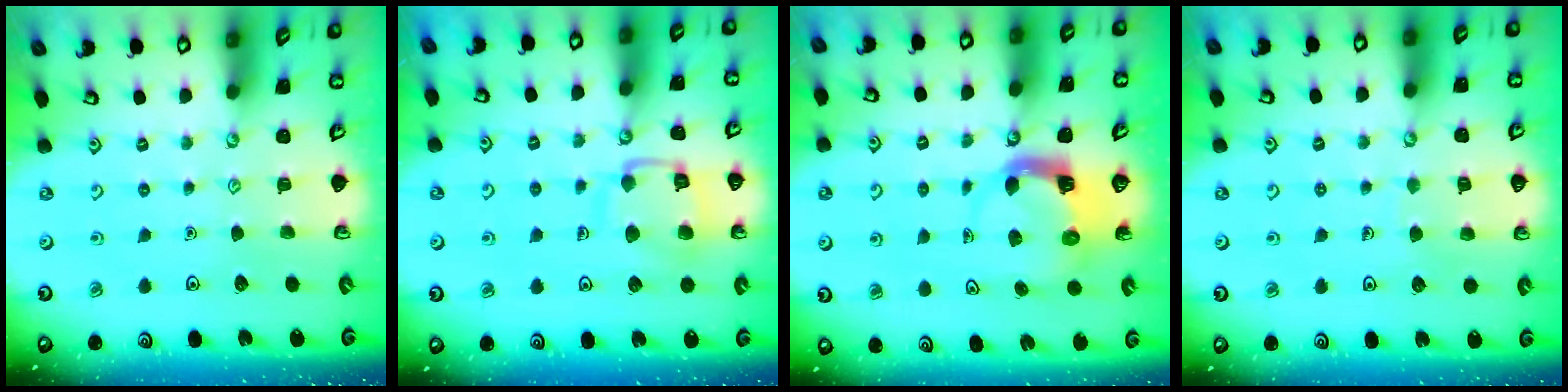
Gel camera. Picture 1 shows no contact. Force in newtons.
{"total": 12.6, "press": 12.6, "slide": 1.2}
{"total": 4.0, "press": 4.0, "slide": 0.4}
{"total": 5.4, "press": 5.4, "slide": 0.4}